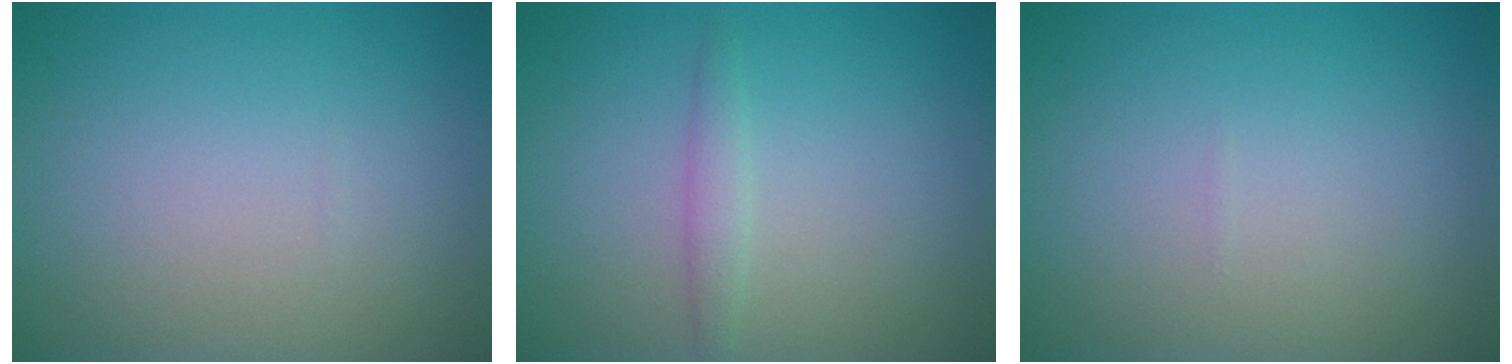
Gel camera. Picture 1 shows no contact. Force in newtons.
{"total": 1.4, "press": 1.4, "slide": 0.0}
{"total": 0.0}